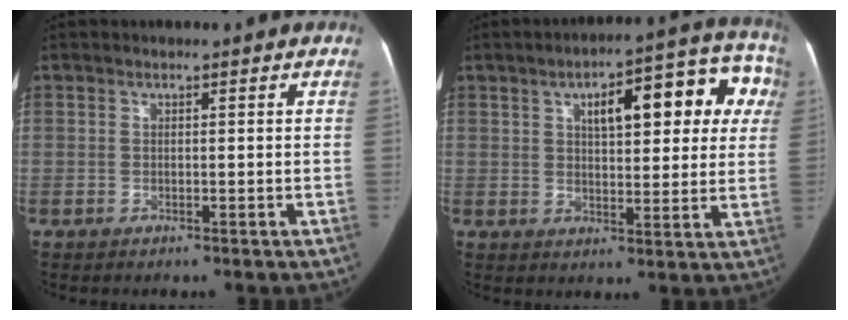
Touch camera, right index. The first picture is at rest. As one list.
[{"total": 14.9, "force": [4.9, 5.4, 13.0], "torque": [-0.148, 0.043, 0.058]}]